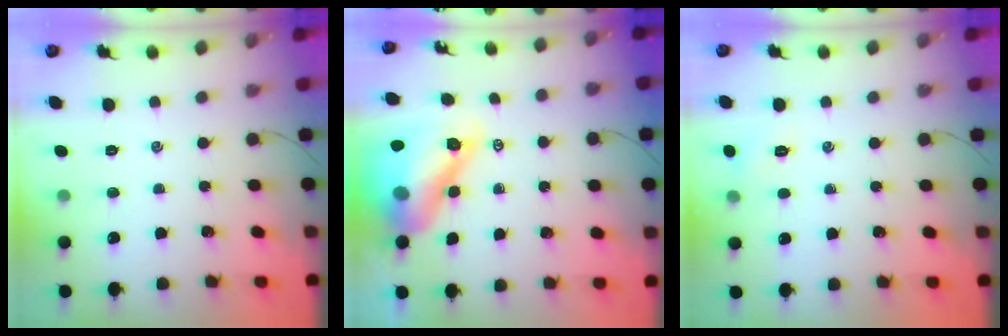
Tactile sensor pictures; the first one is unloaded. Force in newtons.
{"total": 14.9, "press": 14.3, "slide": 4.2}
{"total": 5.2, "press": 5.0, "slide": 1.3}